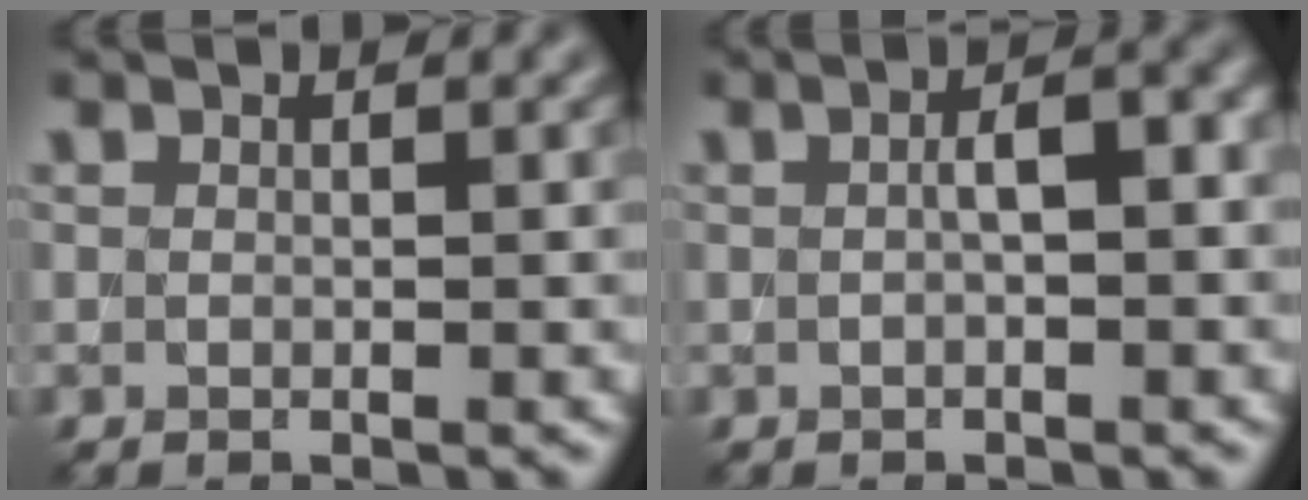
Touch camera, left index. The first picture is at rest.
{"total": 3.0, "force": [0.2, 0.9, 2.9], "torque": [-0.039, 0.011, 0.005]}